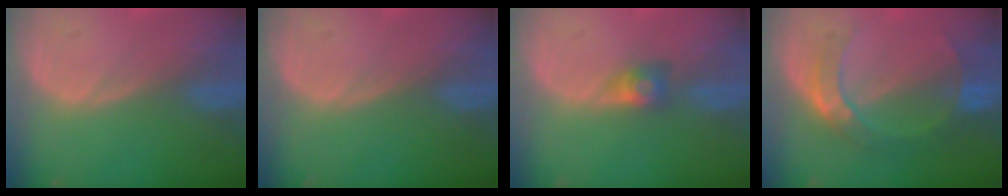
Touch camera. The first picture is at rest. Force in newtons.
{"total": 0.0}
{"total": 2.9, "press": 2.4, "slide": 1.5}
{"total": 7.2, "press": 6.5, "slide": 3.1}